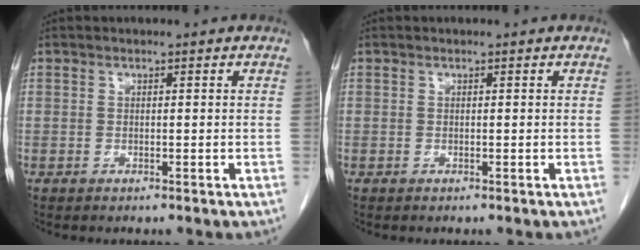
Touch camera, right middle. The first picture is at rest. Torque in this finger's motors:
{"motor_torque": [0.00, 0.00, -0.02, 0.01]}